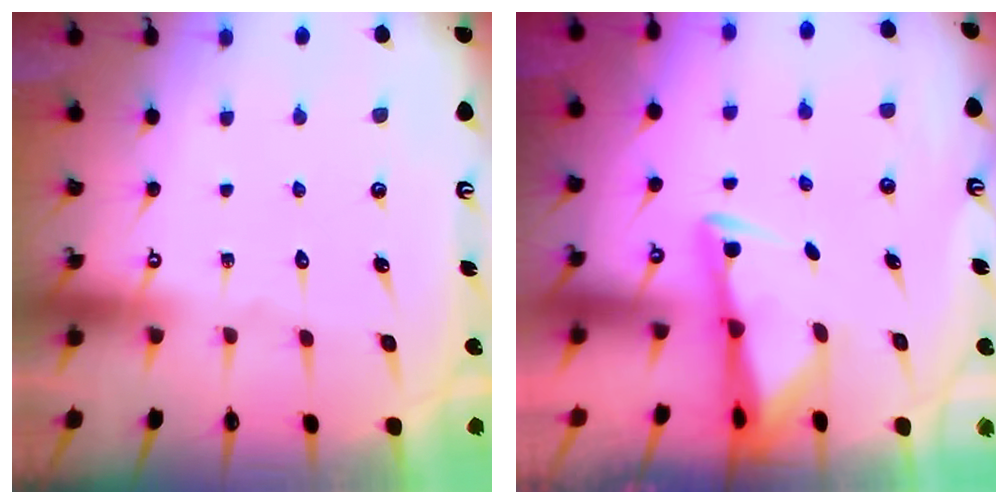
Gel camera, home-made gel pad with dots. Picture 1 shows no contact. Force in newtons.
{"total": 3.1, "press": 3.1, "slide": 0.5}